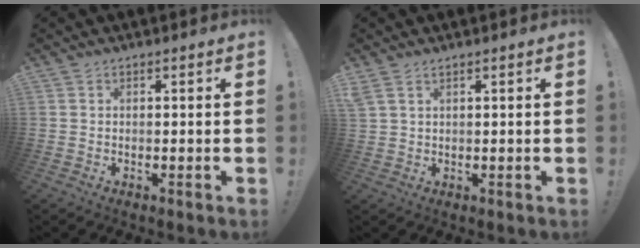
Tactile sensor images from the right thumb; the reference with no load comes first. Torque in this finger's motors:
{"motor_torque": [0.55, 0.63, 0.92, 0.17, 0.23]}